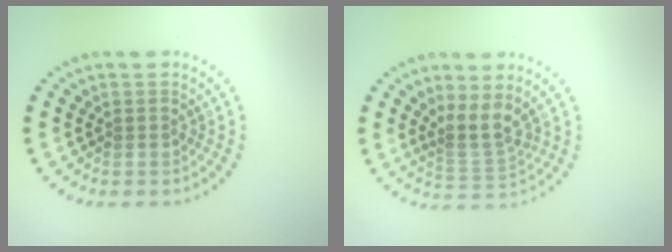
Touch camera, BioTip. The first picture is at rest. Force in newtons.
{"total": 2.8, "press": 2.0, "slide": 2.0}